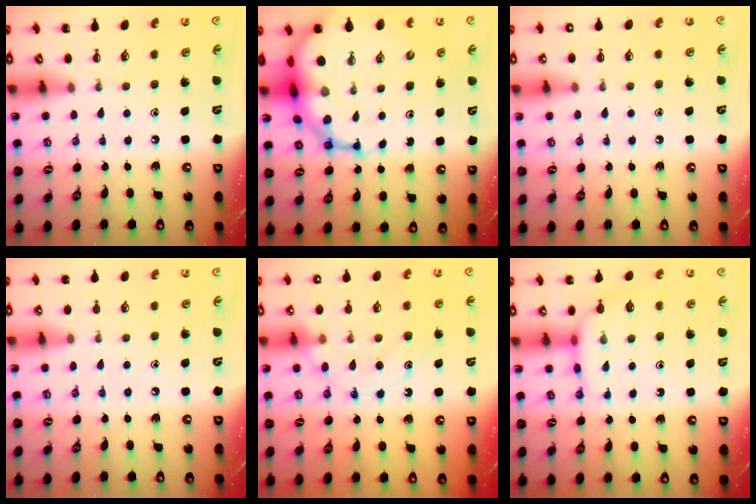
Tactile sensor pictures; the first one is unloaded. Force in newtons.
{"total": 17.0, "press": 16.4, "slide": 4.4}
{"total": 1.8, "press": 1.8, "slide": 0.3}
{"total": 4.9, "press": 4.6, "slide": 1.8}
{"total": 13.9, "press": 13.9, "slide": 0.8}
{"total": 7.8, "press": 7.7, "slide": 1.2}